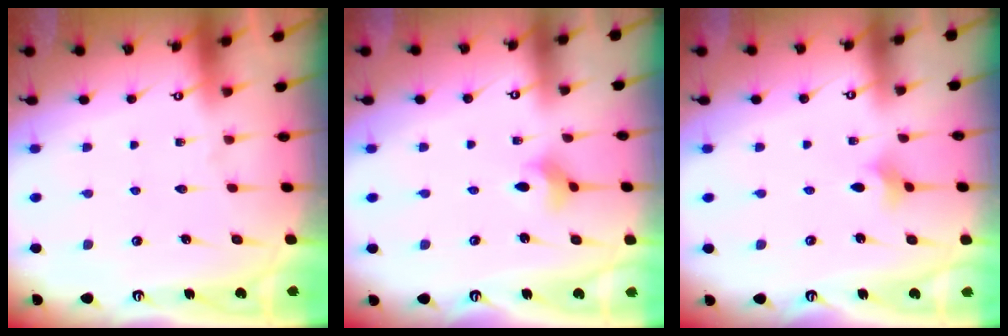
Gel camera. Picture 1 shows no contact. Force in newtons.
{"total": 2.8, "press": 2.8, "slide": 0.2}
{"total": 2.6, "press": 2.5, "slide": 0.5}